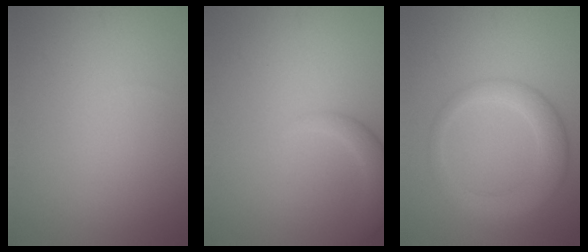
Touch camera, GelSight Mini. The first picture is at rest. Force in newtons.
{"total": 2.5, "press": 2.5, "slide": 0.2}
{"total": 4.3, "press": 4.3, "slide": 0.3}